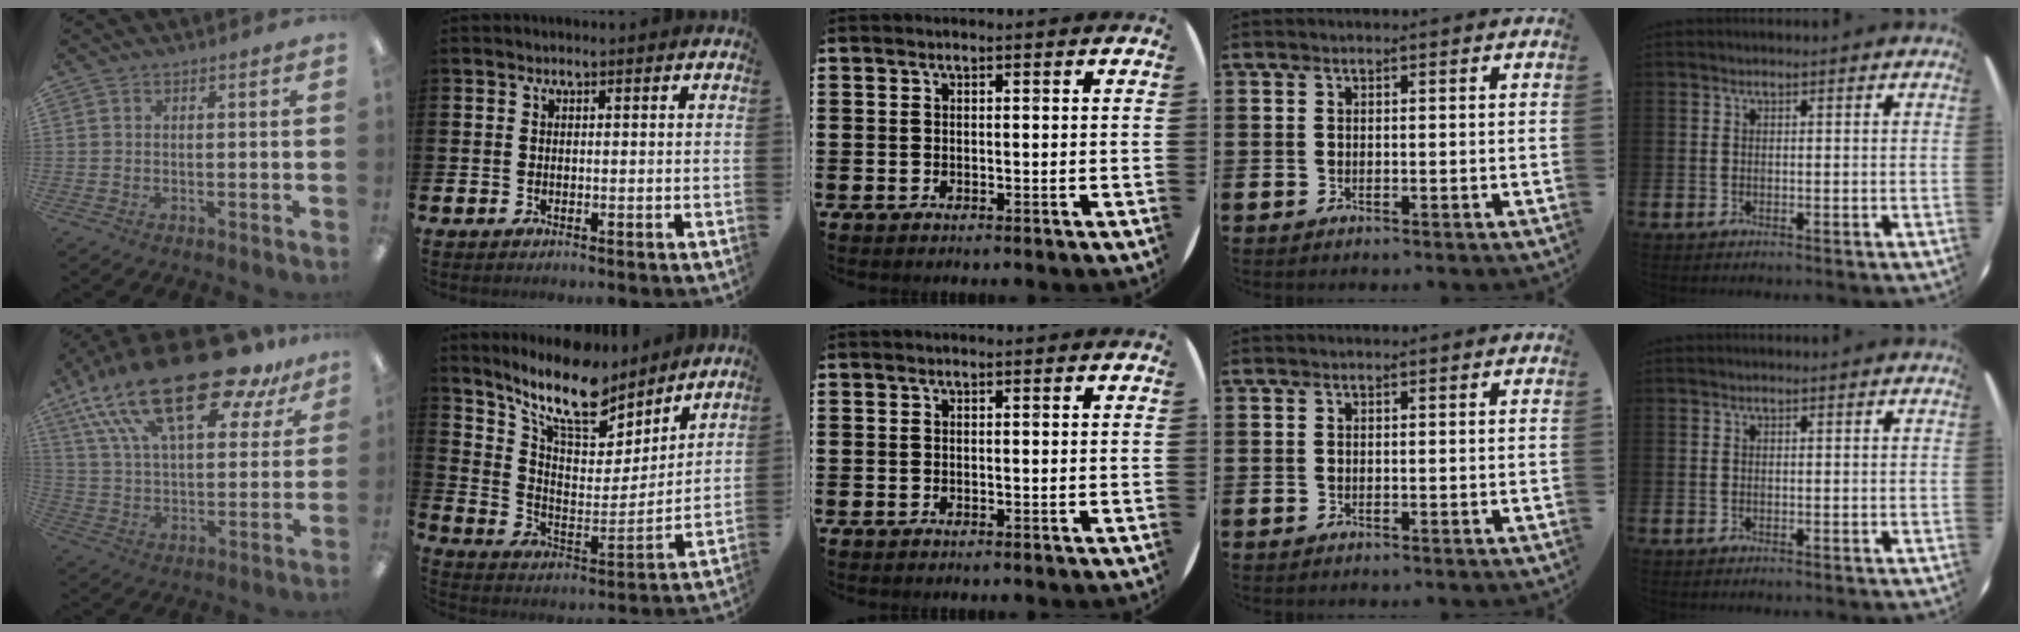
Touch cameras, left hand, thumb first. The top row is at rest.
{"thumb": {"total": 28.1, "force": [18.3, 10.6, 18.5], "torque": [-0.323, -0.103, 0.308]}, "index": {"total": 12.4, "force": [10.7, 3.6, 5.1], "torque": [-0.122, -0.070, 0.184]}}